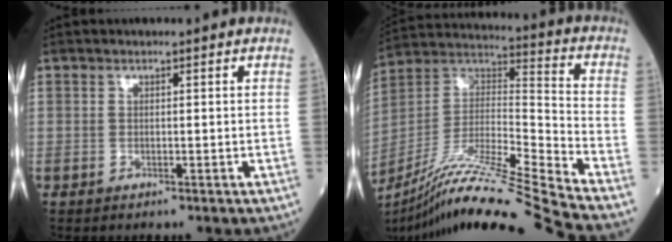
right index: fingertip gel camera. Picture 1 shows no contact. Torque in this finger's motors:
{"motor_torque": [-0.33, -0.38, 0.39, 0.09]}